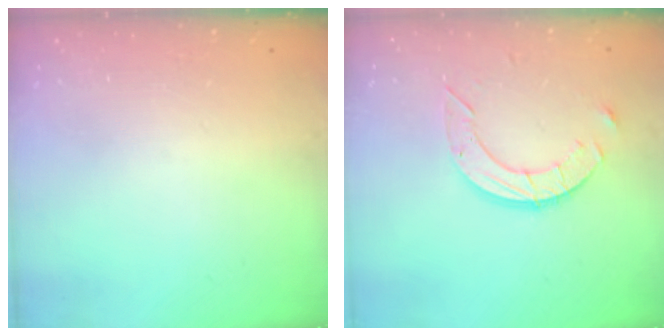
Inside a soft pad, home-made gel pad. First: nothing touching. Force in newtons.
{"total": 9.0, "press": 9.0, "slide": 0.7}